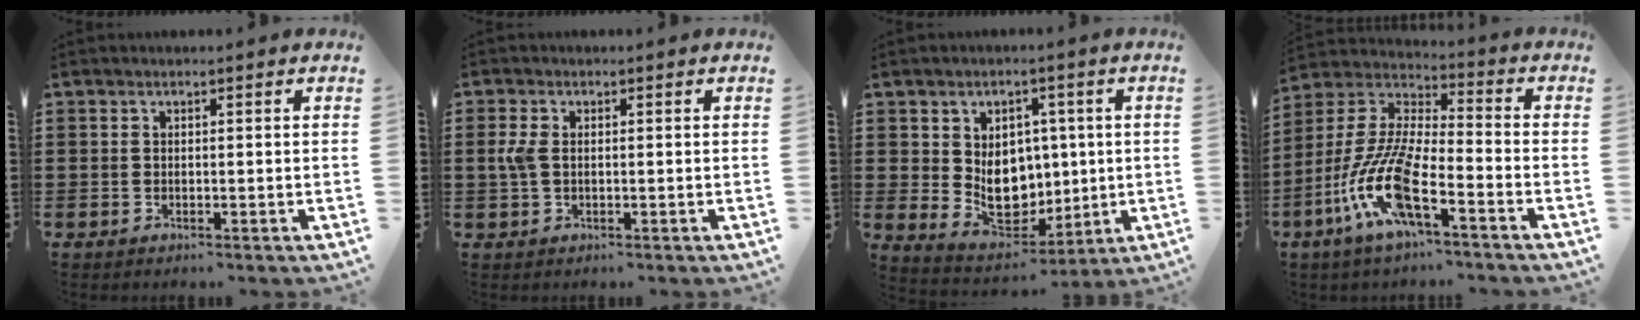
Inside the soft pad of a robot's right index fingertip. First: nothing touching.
{"total": 3.0, "force": [0.1, 1.7, 2.5], "torque": [-0.075, -0.001, -0.006]}
{"total": 8.2, "force": [0.5, 6.5, 4.9], "torque": [-0.082, 0.005, 0.010]}
{"total": 12.5, "force": [-6.9, 2.8, 10.0], "torque": [-0.248, -0.019, -0.144]}